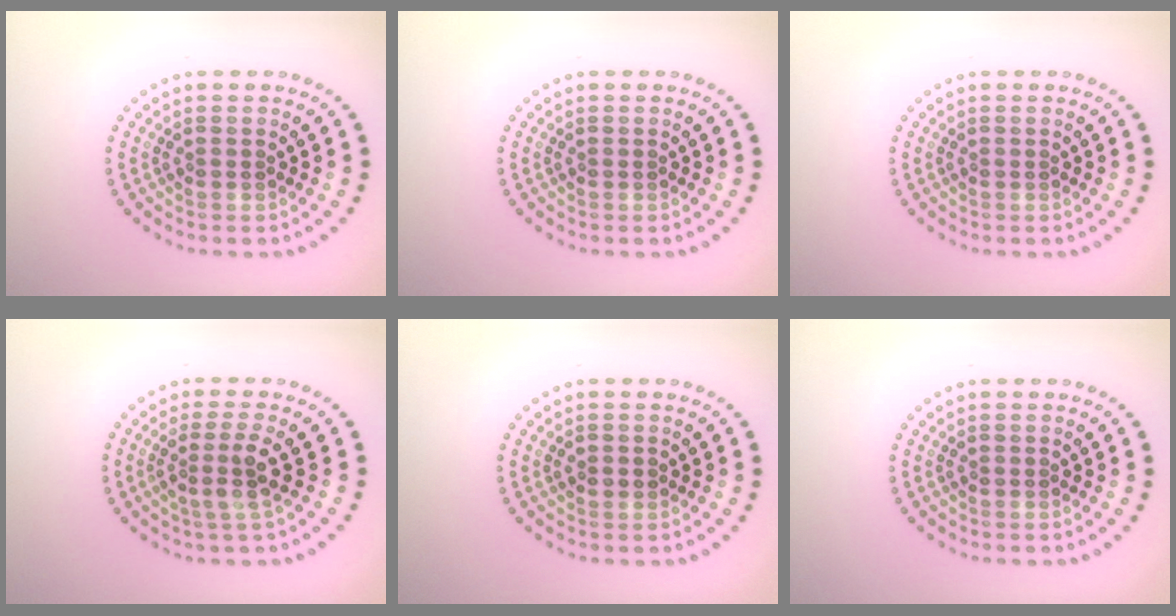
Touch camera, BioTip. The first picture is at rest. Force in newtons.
{"total": 0.0}
{"total": 0.0}
{"total": 2.7, "press": 2.0, "slide": 1.8}
{"total": 1.1, "press": 1.1, "slide": 0.1}
{"total": 0.0}